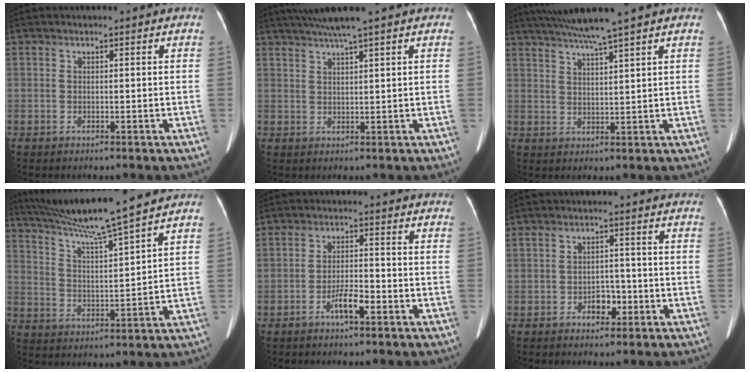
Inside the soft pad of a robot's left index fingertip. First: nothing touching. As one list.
[{"total": 4.9, "force": [3.8, -1.2, 2.8], "torque": [-0.052, 0.014, 0.072]}, {"total": 7.2, "force": [6.0, -1.5, 3.7], "torque": [-0.063, 0.009, 0.103]}, {"total": 12.8, "force": [11.0, -2.2, 6.3], "torque": [-0.113, 0.001, 0.189]}, {"total": 4.0, "force": [-2.4, 0.8, 3.0], "torque": [-0.059, -0.001, -0.043]}, {"total": 3.2, "force": [-1.7, 2.0, 1.9], "torque": [-0.026, 0.004, -0.024]}]